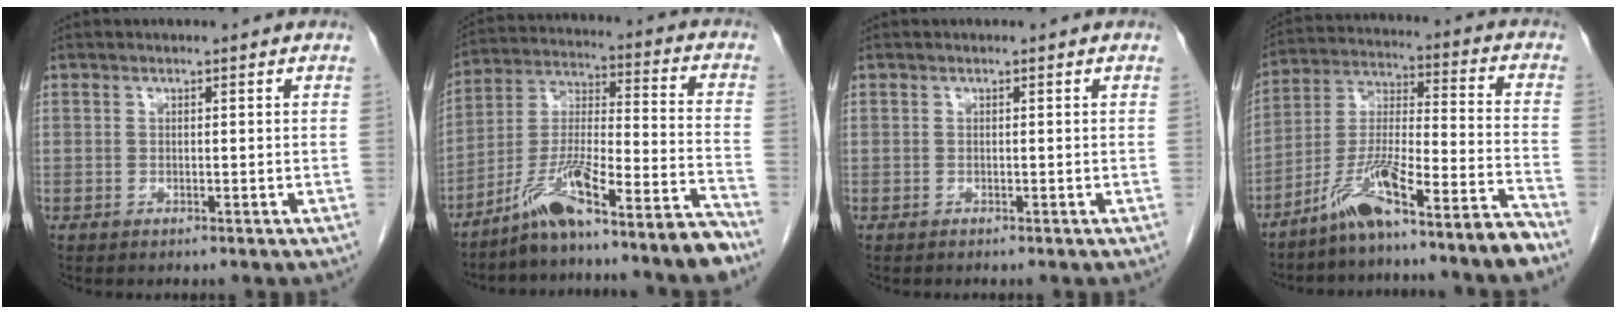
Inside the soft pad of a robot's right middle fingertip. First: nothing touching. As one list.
[{"total": 14.6, "force": [-11.9, -0.8, 8.5], "torque": [-0.146, 0.020, -0.202]}, {"total": 0.0}, {"total": 13.1, "force": [-10.3, -1.0, 8.0], "torque": [-0.146, 0.013, -0.180]}]